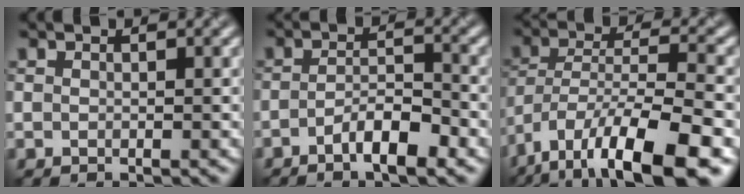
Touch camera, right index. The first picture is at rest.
{"total": 4.0, "force": [-2.2, 1.0, 3.2], "torque": [-0.056, 0.005, -0.043]}
{"total": 12.5, "force": [-7.9, 4.1, 8.7], "torque": [-0.154, -0.005, -0.145]}